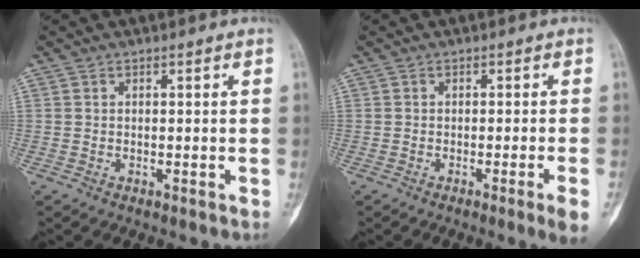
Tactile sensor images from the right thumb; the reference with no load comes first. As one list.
[{"total": 4.0, "force": [-1.9, -0.5, 3.4], "torque": [-0.055, -0.003, -0.030]}]